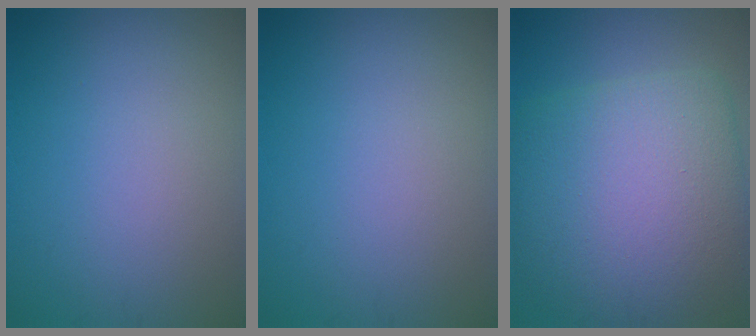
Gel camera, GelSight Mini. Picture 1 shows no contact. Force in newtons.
{"total": 0.0}
{"total": 11.8, "press": 11.8, "slide": 0.3}